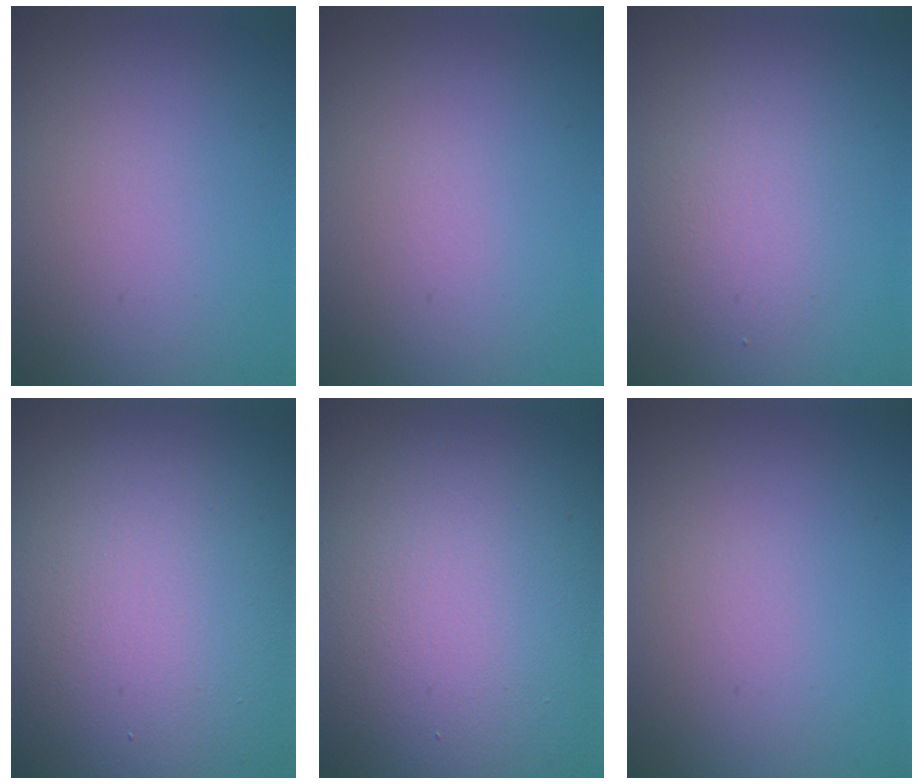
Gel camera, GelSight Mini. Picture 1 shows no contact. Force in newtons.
{"total": 0.0}
{"total": 2.2, "press": 2.2, "slide": 0.2}
{"total": 21.0, "press": 21.0, "slide": 1.1}
{"total": 18.7, "press": 18.7, "slide": 0.8}
{"total": 0.0}